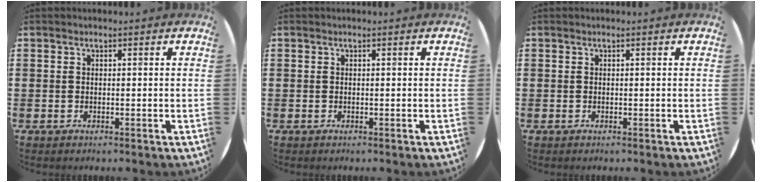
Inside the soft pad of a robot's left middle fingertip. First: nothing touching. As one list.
[{"total": 0.0}, {"total": 0.0}]